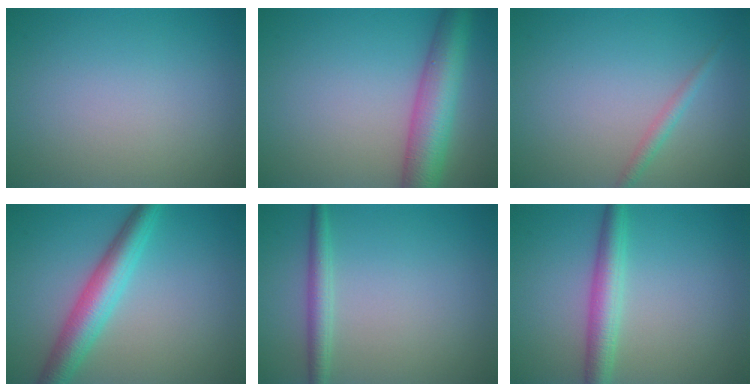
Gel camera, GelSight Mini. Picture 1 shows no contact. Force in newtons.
{"total": 6.6, "press": 6.6, "slide": 0.3}
{"total": 1.3, "press": 1.3, "slide": 0.0}
{"total": 5.0, "press": 5.0, "slide": 0.0}
{"total": 2.1, "press": 2.1, "slide": 0.0}
{"total": 3.5, "press": 3.5, "slide": 0.1}